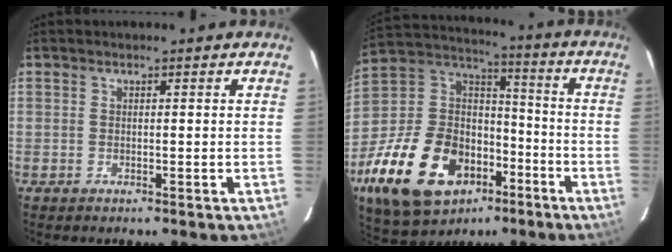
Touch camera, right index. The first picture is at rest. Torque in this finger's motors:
{"motor_torque": [1.67, -0.46, 0.43, 0.08]}